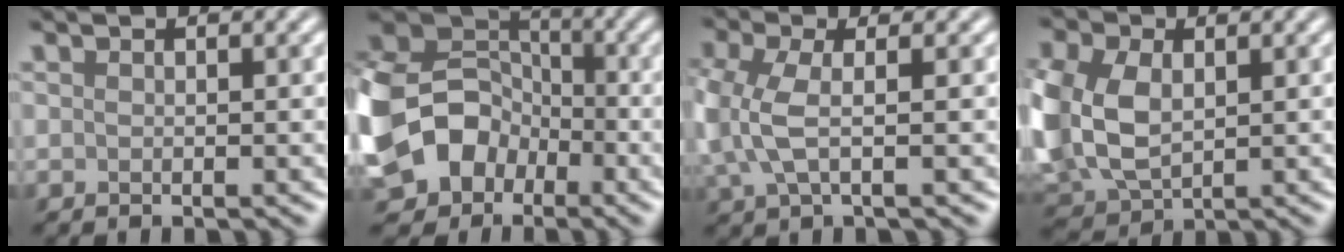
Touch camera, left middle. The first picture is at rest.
{"total": 16.7, "force": [-5.6, 13.9, 7.2], "torque": [-0.176, -0.033, -0.120]}
{"total": 4.2, "force": [-0.1, 1.9, 3.7], "torque": [-0.102, -0.002, -0.007]}
{"total": 10.4, "force": [0.3, 7.1, 7.5], "torque": [-0.201, -0.003, 0.006]}